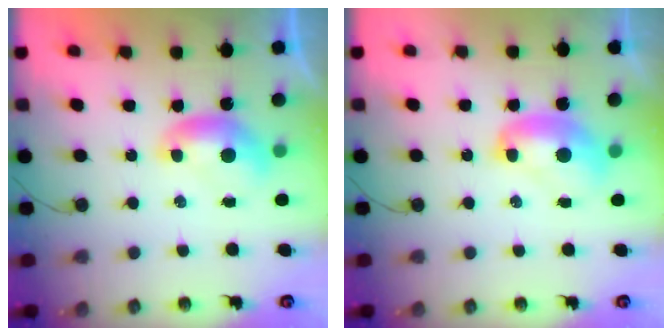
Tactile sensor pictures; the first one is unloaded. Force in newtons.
{"total": 2.5, "press": 2.5, "slide": 0.3}